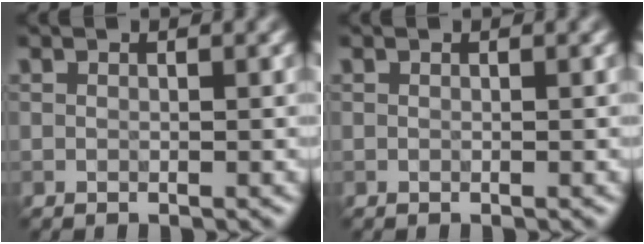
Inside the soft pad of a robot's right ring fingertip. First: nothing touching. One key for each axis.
{"total": 0.0}